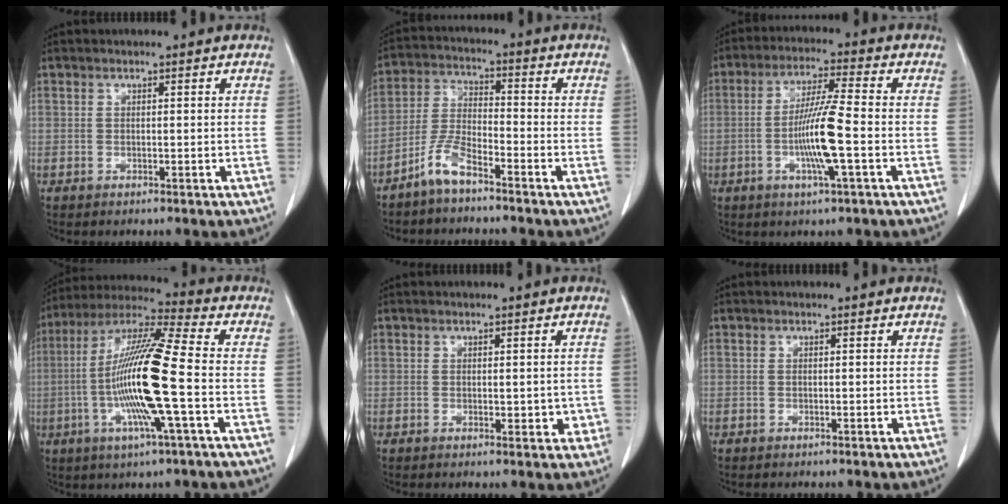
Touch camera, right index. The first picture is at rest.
{"total": 6.0, "force": [-4.5, 1.2, 3.7], "torque": [-0.090, -0.004, -0.095]}
{"total": 9.4, "force": [-2.1, -0.3, 9.2], "torque": [-0.178, -0.007, -0.043]}
{"total": 16.5, "force": [-2.9, 0.0, 16.3], "torque": [-0.323, -0.004, -0.065]}
{"total": 2.5, "force": [-0.1, 1.3, 2.1], "torque": [-0.020, -0.002, 0.004]}
{"total": 0.0}